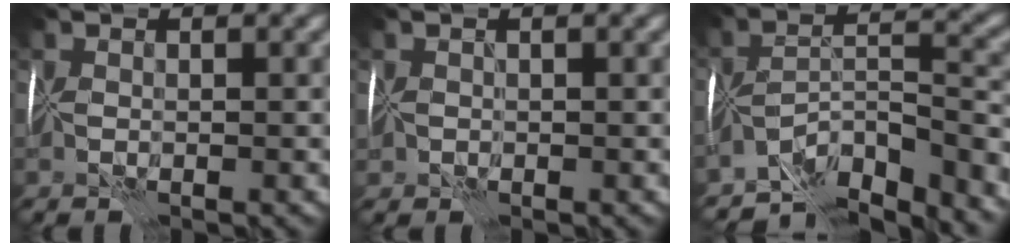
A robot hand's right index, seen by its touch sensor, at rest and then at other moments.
{"total": 1.0, "force": [-0.3, 0.8, 0.4], "torque": [-0.007, -0.006, -0.004]}
{"total": 9.0, "force": [-8.3, 0.7, 3.4], "torque": [-0.033, -0.013, -0.142]}